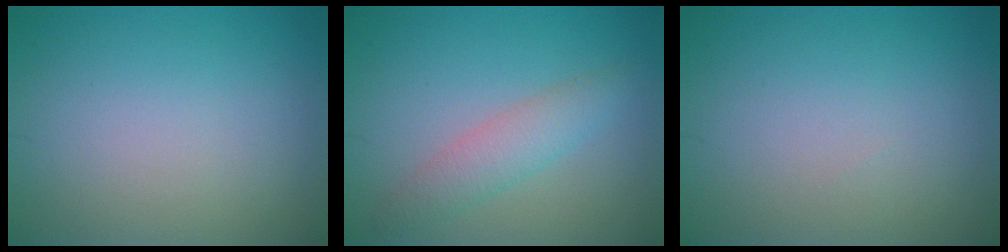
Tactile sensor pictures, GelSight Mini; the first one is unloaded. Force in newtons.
{"total": 2.8, "press": 2.8, "slide": 0.0}
{"total": 0.0}